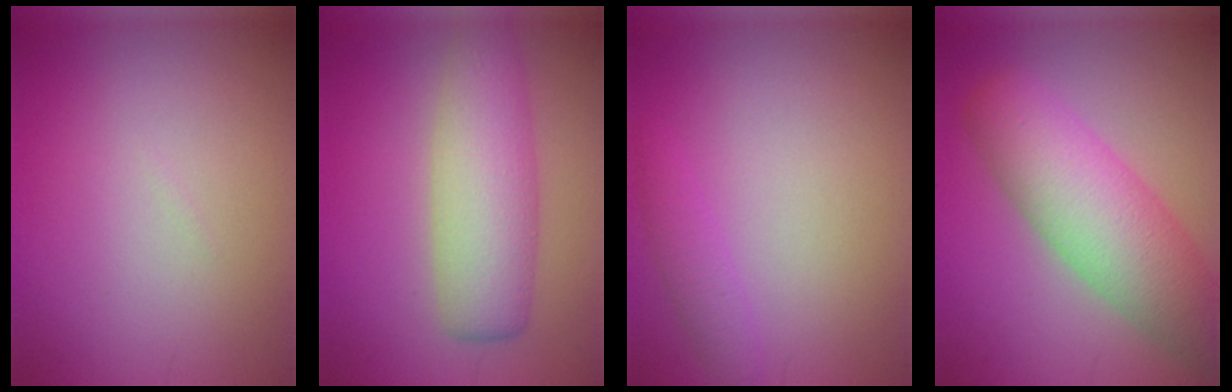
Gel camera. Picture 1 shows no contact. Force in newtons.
{"total": 6.2, "press": 6.2, "slide": 0.2}
{"total": 1.6, "press": 1.6, "slide": 0.1}
{"total": 8.3, "press": 8.3, "slide": 0.4}